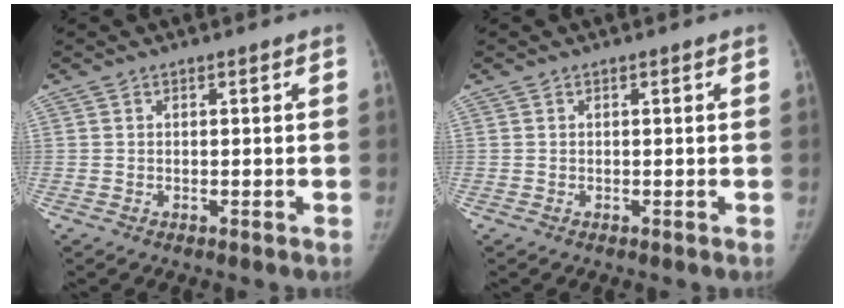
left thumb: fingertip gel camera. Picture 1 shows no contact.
{"total": 0.0}